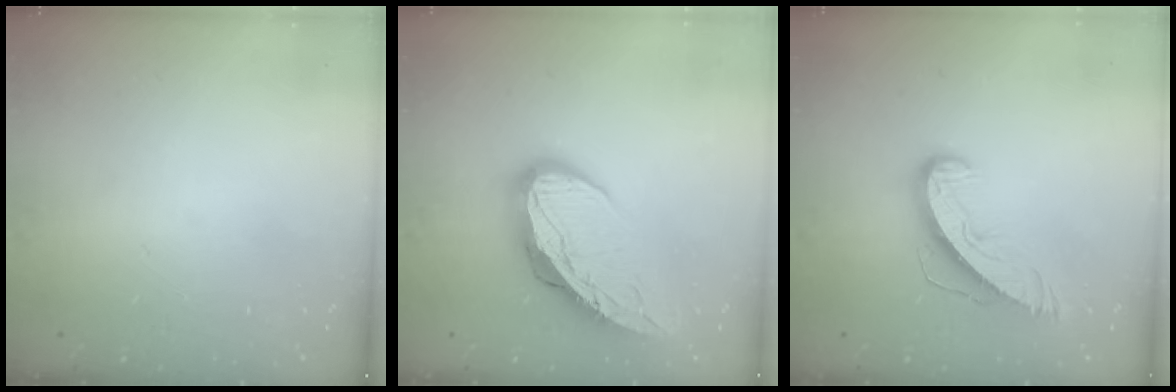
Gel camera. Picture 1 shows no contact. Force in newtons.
{"total": 14.3, "press": 14.3, "slide": 1.6}
{"total": 9.2, "press": 9.2, "slide": 0.3}